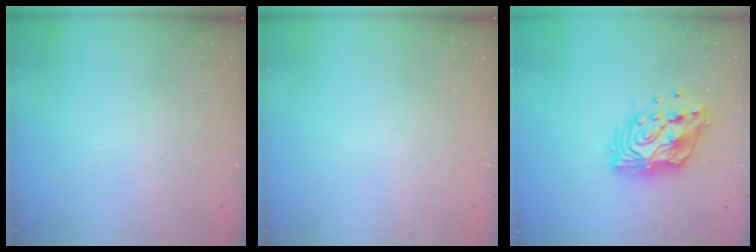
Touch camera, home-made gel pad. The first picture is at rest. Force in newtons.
{"total": 0.0}
{"total": 13.0, "press": 13.0, "slide": 1.1}